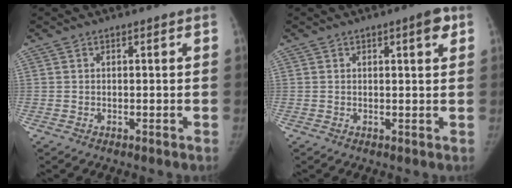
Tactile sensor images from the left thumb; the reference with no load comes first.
{"total": 2.9, "force": [1.4, 0.8, 2.4], "torque": [-0.023, -0.005, 0.013]}